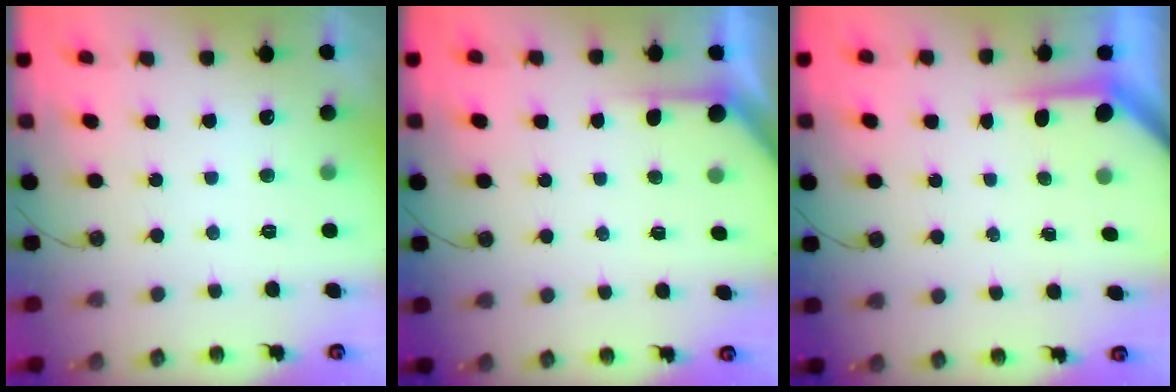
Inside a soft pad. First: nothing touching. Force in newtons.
{"total": 2.6, "press": 2.6, "slide": 0.3}
{"total": 3.6, "press": 3.5, "slide": 0.4}